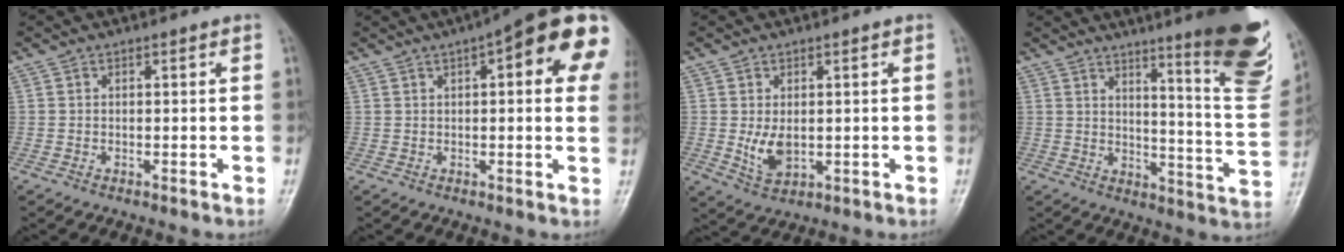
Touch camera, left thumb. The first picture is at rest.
{"total": 17.6, "force": [6.0, 5.2, 15.7], "torque": [-0.196, 0.009, 0.067]}
{"total": 4.7, "force": [0.0, 2.9, 3.7], "torque": [-0.061, -0.010, 0.012]}
{"total": 21.2, "force": [12.8, 3.0, 16.7], "torque": [-0.189, -0.080, 0.170]}